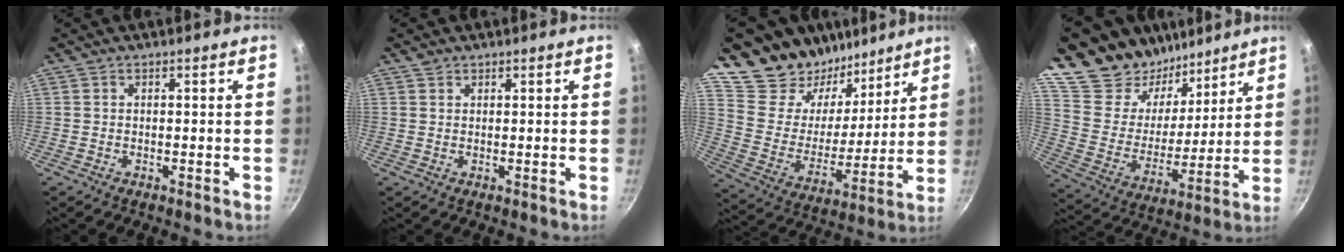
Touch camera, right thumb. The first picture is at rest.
{"total": 1.1, "force": [0.9, 0.7, 0.2], "torque": [0.002, -0.002, 0.015]}
{"total": 21.2, "force": [16.6, 11.5, 6.5], "torque": [-0.090, -0.111, 0.292]}
{"total": 25.4, "force": [18.6, 13.8, 10.3], "torque": [-0.162, -0.088, 0.339]}